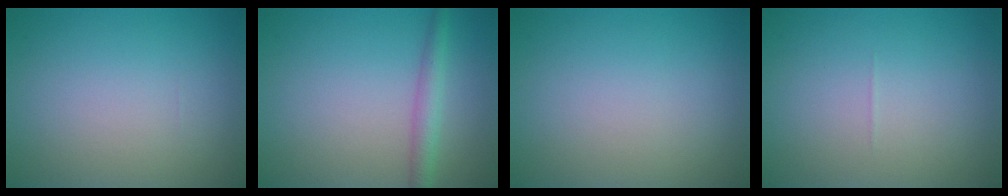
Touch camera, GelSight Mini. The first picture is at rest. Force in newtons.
{"total": 2.5, "press": 2.5, "slide": 0.1}
{"total": 0.0}
{"total": 0.0}